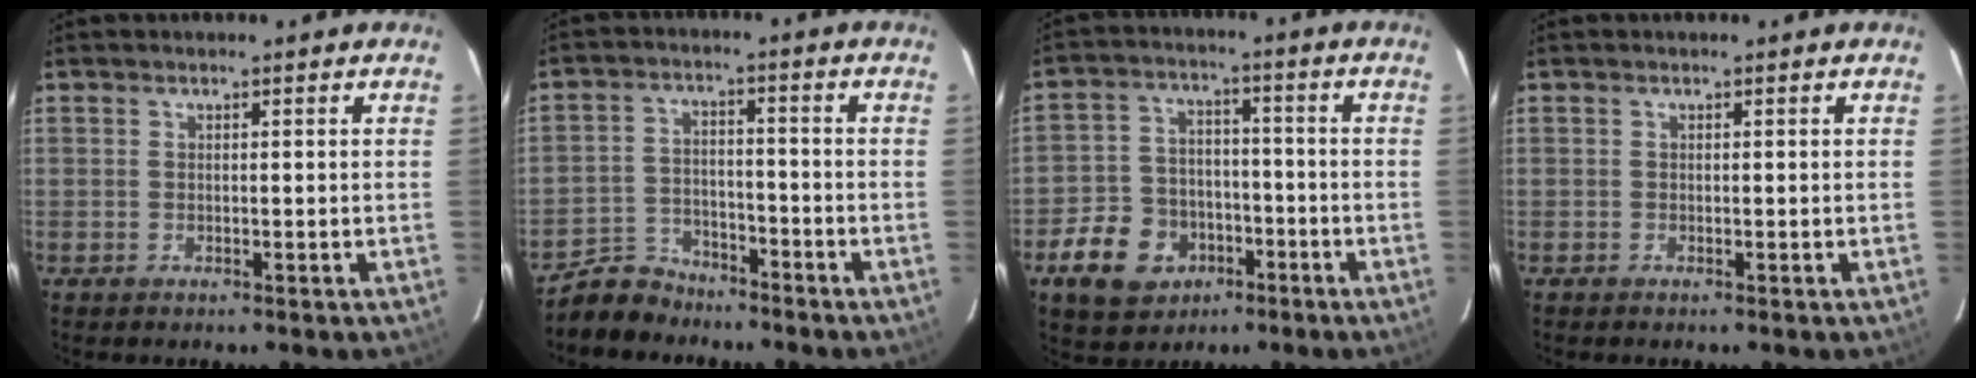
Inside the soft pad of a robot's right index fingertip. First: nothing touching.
{"total": 7.5, "force": [-6.7, 3.4, 1.0], "torque": [-0.043, 0.015, -0.114]}
{"total": 12.4, "force": [-6.3, 9.4, 5.1], "torque": [-0.143, 0.023, -0.087]}
{"total": 0.0}